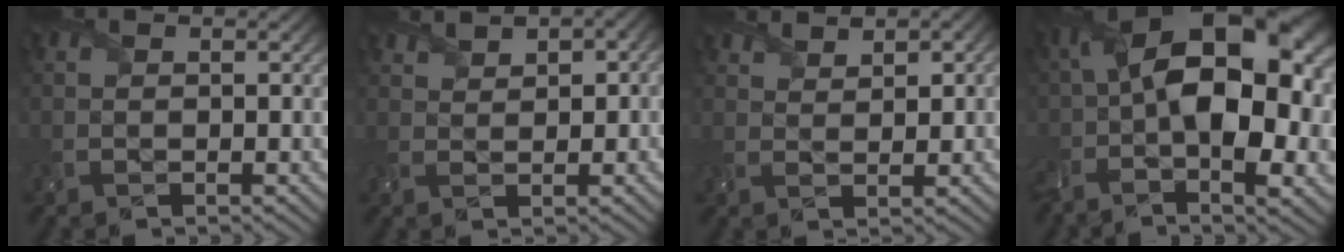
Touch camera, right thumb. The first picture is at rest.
{"total": 3.7, "force": [2.3, 2.0, 2.2], "torque": [-0.039, 0.008, 0.046]}
{"total": 3.3, "force": [2.8, 1.1, 1.3], "torque": [-0.027, 0.003, 0.056]}
{"total": 18.3, "force": [1.1, 9.0, 15.9], "torque": [-0.299, -0.006, 0.032]}